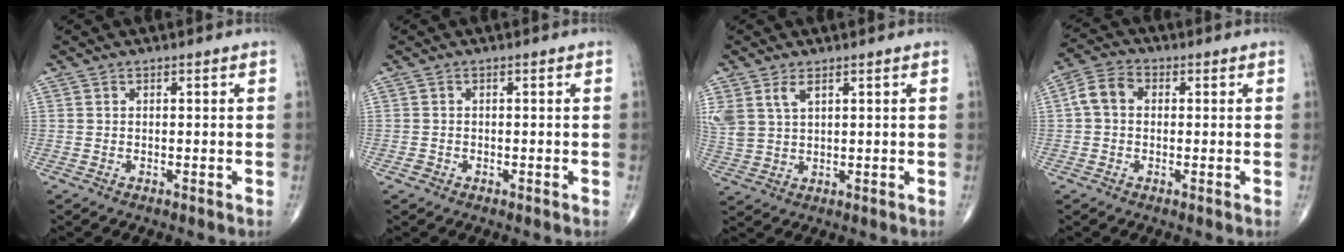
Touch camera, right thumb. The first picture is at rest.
{"total": 0.8, "force": [-0.4, 0.6, 0.1], "torque": [0.001, 0.004, -0.011]}
{"total": 6.2, "force": [3.1, 3.3, 4.2], "torque": [-0.097, -0.003, 0.073]}
{"total": 5.6, "force": [0.4, 4.1, 3.7], "torque": [-0.067, 0.020, -0.001]}